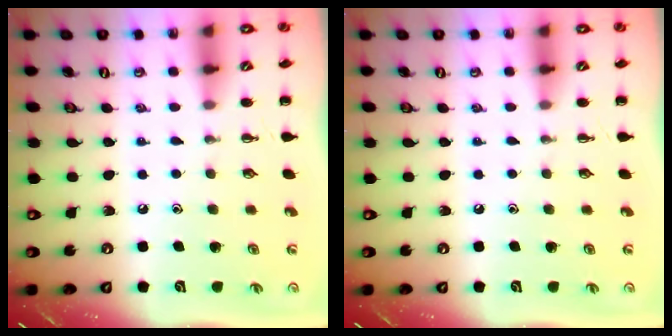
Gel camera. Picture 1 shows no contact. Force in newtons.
{"total": 0.0}